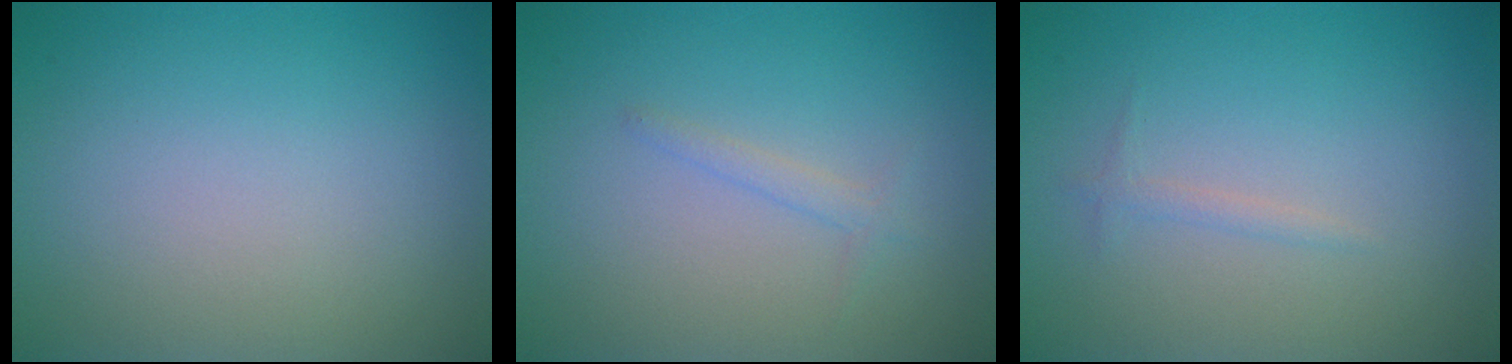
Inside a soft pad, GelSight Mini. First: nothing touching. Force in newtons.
{"total": 1.0, "press": 1.0, "slide": 0.0}
{"total": 0.7, "press": 0.7, "slide": 0.1}